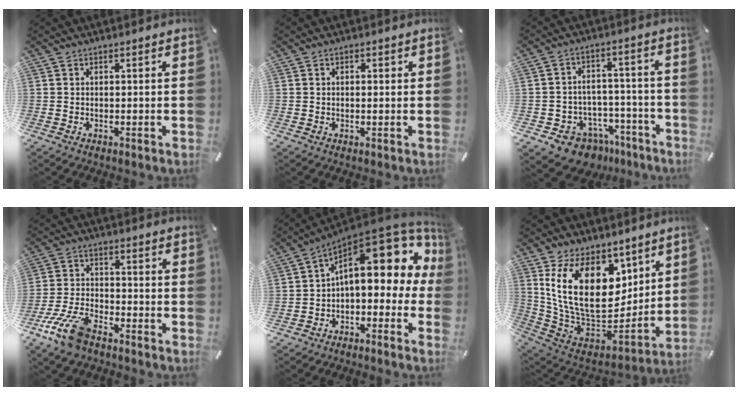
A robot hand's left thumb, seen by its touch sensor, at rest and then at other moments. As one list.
[{"total": 1.2, "force": [0.0, 0.7, 1.0], "torque": [-0.019, 0.004, -0.002]}, {"total": 8.0, "force": [-5.2, 5.9, 1.6], "torque": [-0.020, 0.036, -0.085]}, {"total": 11.2, "force": [-7.8, 4.5, 6.6], "torque": [-0.139, 0.035, -0.149]}, {"total": 16.7, "force": [6.4, 8.5, 12.9], "torque": [-0.165, -0.057, 0.105]}, {"total": 22.9, "force": [7.5, 14.8, 15.8], "torque": [-0.301, -0.064, 0.140]}]